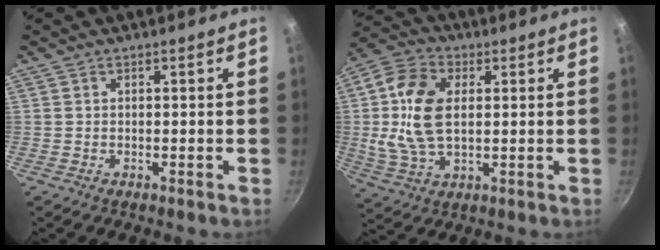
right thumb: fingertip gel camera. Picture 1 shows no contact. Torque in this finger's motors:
{"motor_torque": [0.74, 3.15, 1.66, 0.16, 0.16]}